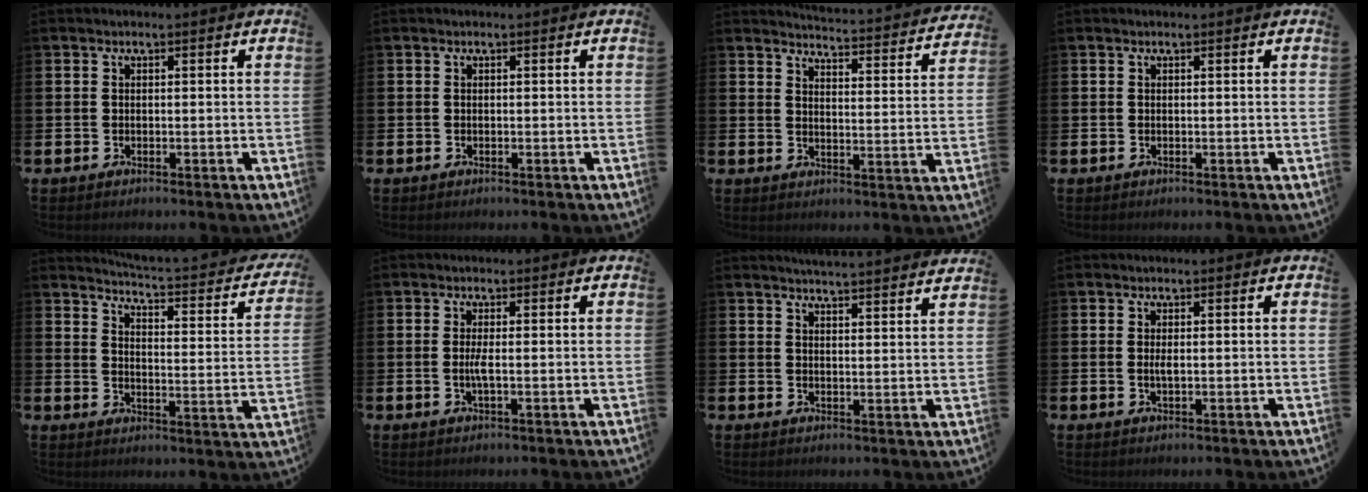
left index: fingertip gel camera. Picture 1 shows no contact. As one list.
[{"total": 0.0}, {"total": 3.9, "force": [3.9, -0.1, 0.3], "torque": [-0.018, -0.038, 0.063]}, {"total": 0.0}, {"total": 3.4, "force": [3.3, -0.1, 1.0], "torque": [-0.032, -0.041, 0.045]}, {"total": 1.6, "force": [-0.2, 0.0, 1.6], "torque": [-0.040, 0.001, -0.003]}, {"total": 4.3, "force": [4.2, -0.4, 0.1], "torque": [-0.007, -0.025, 0.075]}, {"total": 1.1, "force": [0.1, 0.3, 1.0], "torque": [-0.020, 0.001, 0.001]}]